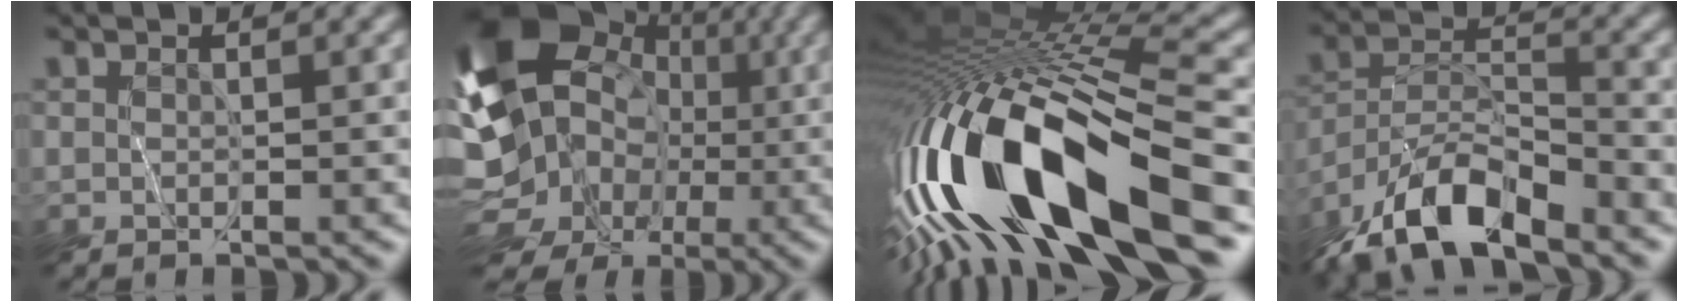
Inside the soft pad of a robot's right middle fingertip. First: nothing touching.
{"total": 16.4, "force": [-1.8, 13.5, 9.1], "torque": [-0.155, 0.013, -0.033]}
{"total": 17.3, "force": [-6.3, 4.7, 15.4], "torque": [-0.293, 0.001, -0.109]}
{"total": 8.7, "force": [-6.8, 2.9, 4.6], "torque": [-0.076, 0.001, -0.138]}